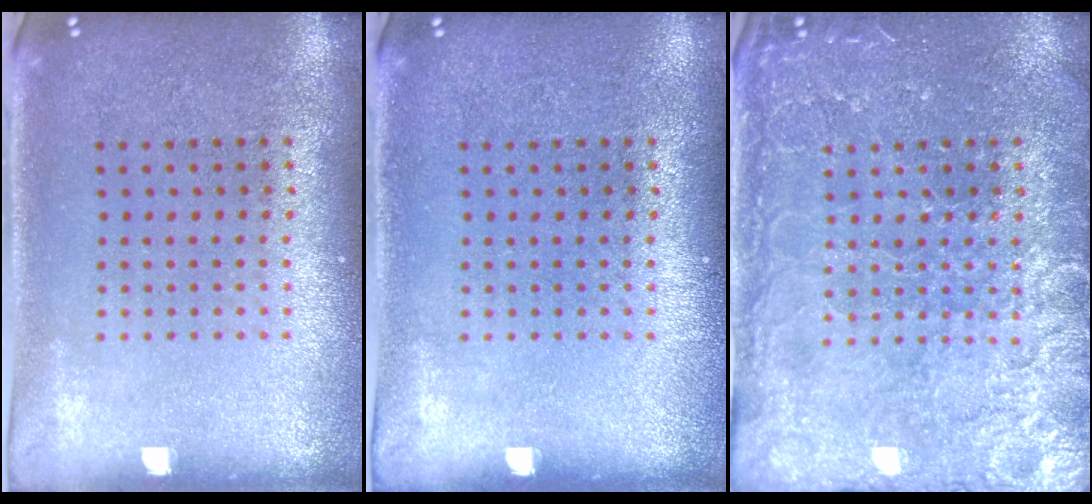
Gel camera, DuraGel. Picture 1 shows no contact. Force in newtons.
{"total": 0.0}
{"total": 3.7, "press": 3.7, "slide": 0.5}